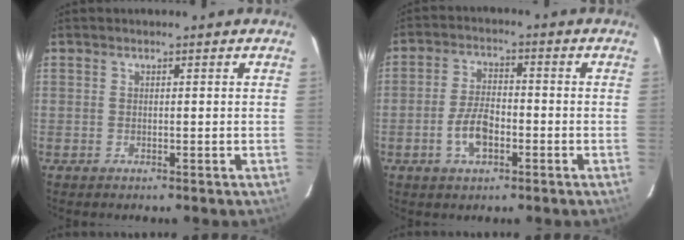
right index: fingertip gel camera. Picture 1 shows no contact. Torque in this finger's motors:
{"motor_torque": [1.15, -0.31, 0.58, 0.06]}